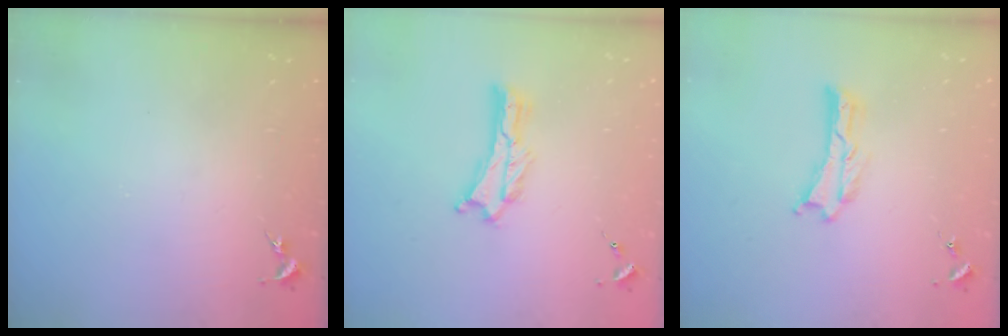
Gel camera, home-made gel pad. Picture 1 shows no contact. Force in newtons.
{"total": 0.8, "press": 0.7, "slide": 0.2}
{"total": 0.0}